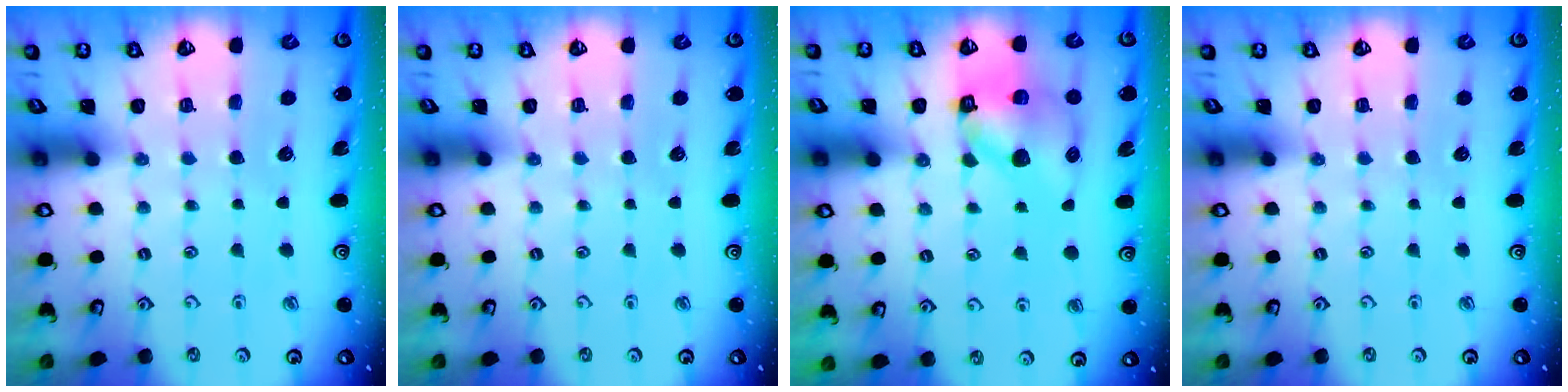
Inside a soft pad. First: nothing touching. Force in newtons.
{"total": 0.0}
{"total": 11.2, "press": 11.0, "slide": 1.9}
{"total": 0.0}